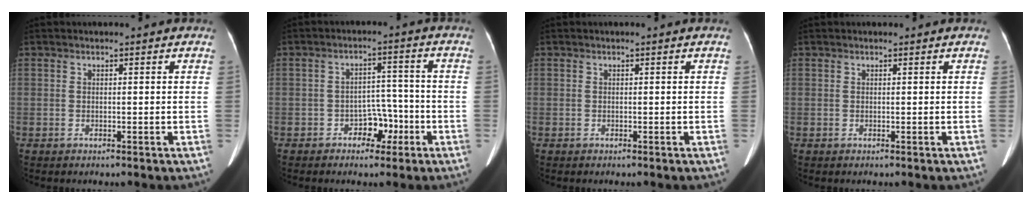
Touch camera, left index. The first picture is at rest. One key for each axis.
{"total": 4.7, "fx": -2.5, "fy": 2.9, "fz": 2.7, "tx": -0.037, "ty": 0.018, "tz": -0.039}
{"total": 0.0}
{"total": 0.0}